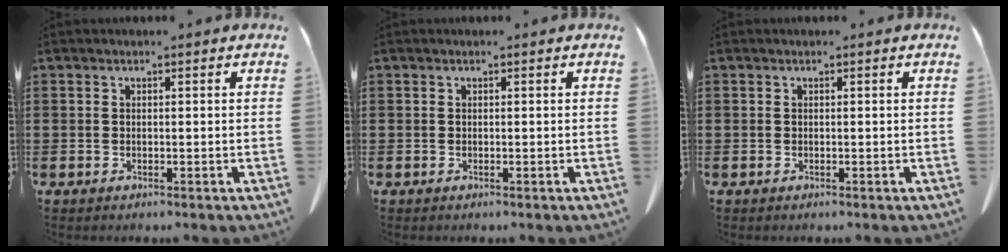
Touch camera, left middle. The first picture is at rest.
{"total": 0.0}
{"total": 0.0}